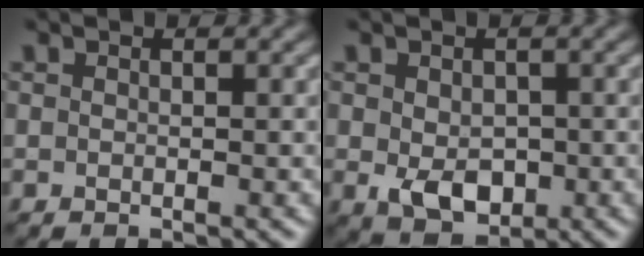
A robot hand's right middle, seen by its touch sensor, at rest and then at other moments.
{"total": 4.0, "force": [-0.8, 2.8, 2.7], "torque": [-0.052, -0.008, -0.008]}